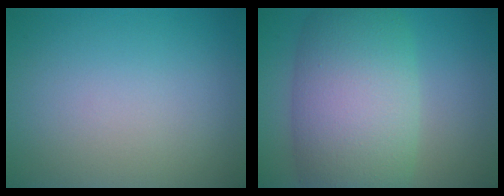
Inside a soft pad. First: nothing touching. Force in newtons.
{"total": 10.6, "press": 10.6, "slide": 0.5}